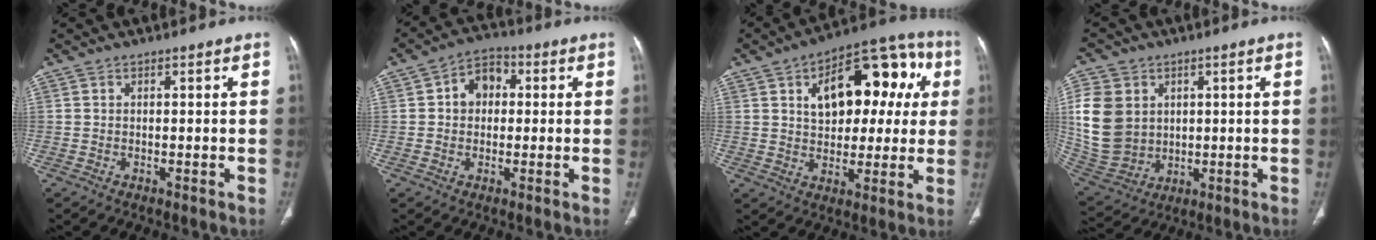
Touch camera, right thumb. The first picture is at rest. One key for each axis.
{"total": 6.7, "fx": 0.9, "fy": 5.2, "fz": 4.1, "tx": -0.039, "ty": 0.015, "tz": 0.004}
{"total": 19.1, "fx": 4.9, "fy": 11.0, "fz": 14.8, "tx": -0.148, "ty": 0.029, "tz": 0.068}
{"total": 14.3, "fx": 2.8, "fy": 11.7, "fz": 7.8, "tx": -0.153, "ty": -0.007, "tz": 0.074}